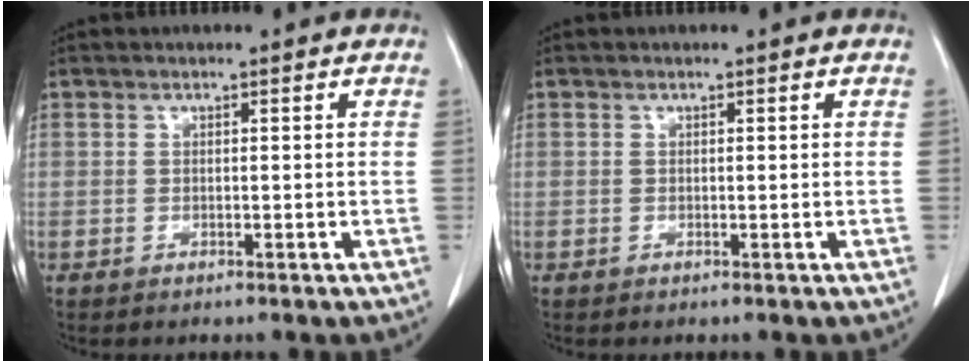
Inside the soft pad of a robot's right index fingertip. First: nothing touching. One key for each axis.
{"total": 0.0}